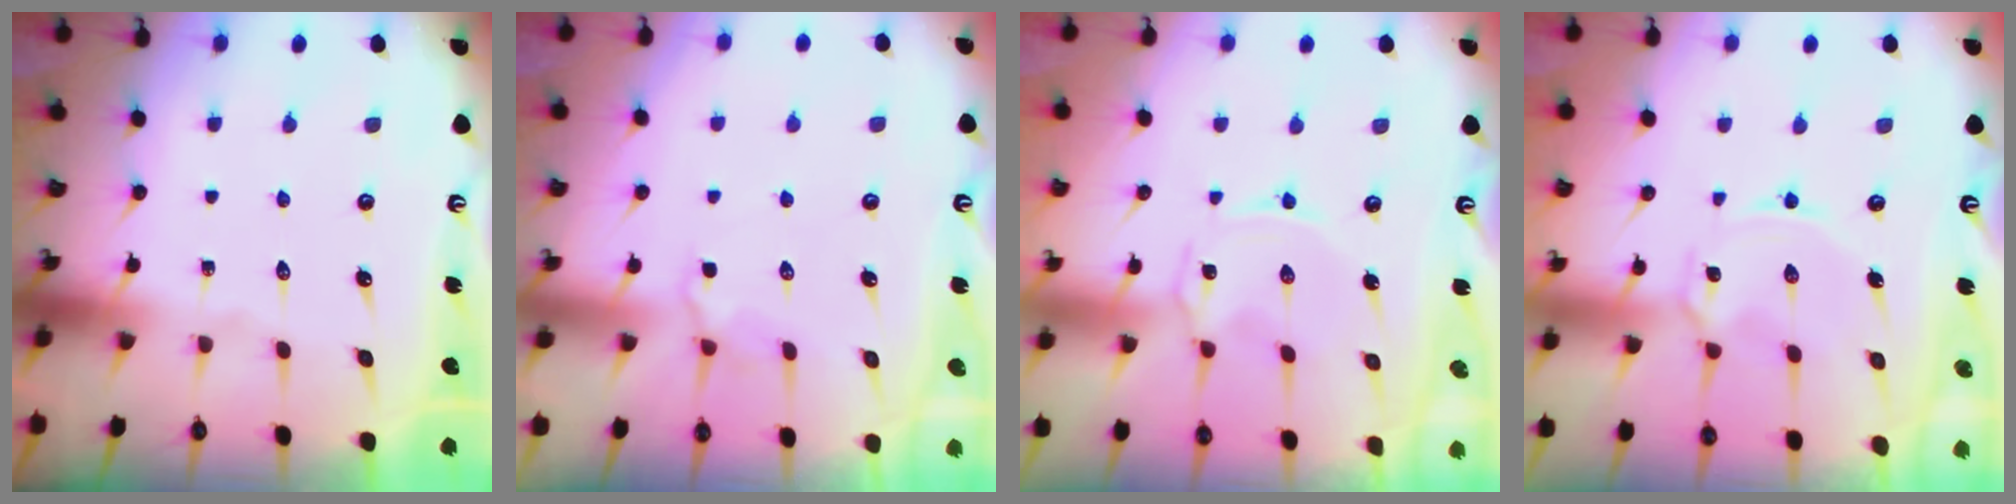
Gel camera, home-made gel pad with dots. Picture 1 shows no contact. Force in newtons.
{"total": 3.9, "press": 3.7, "slide": 1.3}
{"total": 1.0, "press": 0.9, "slide": 0.3}
{"total": 3.0, "press": 2.9, "slide": 0.4}